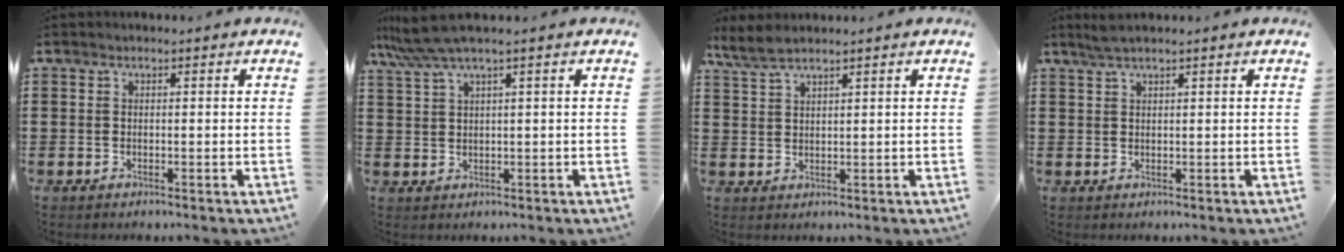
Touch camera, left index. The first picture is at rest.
{"total": 4.6, "force": [2.8, -0.1, 3.6], "torque": [-0.091, -0.006, 0.046]}
{"total": 3.0, "force": [2.4, 0.4, 1.8], "torque": [-0.041, 0.000, 0.045]}
{"total": 2.0, "force": [1.5, 0.0, 1.3], "torque": [-0.027, 0.002, 0.027]}